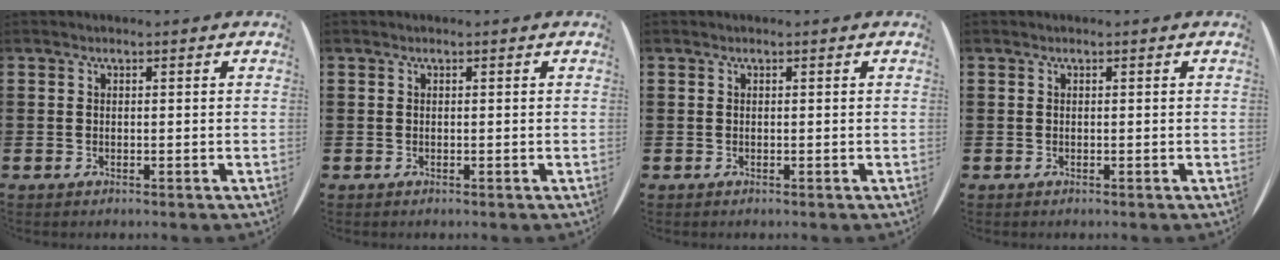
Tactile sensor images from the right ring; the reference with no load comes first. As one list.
[{"total": 0.0}, {"total": 0.0}, {"total": 0.0}]